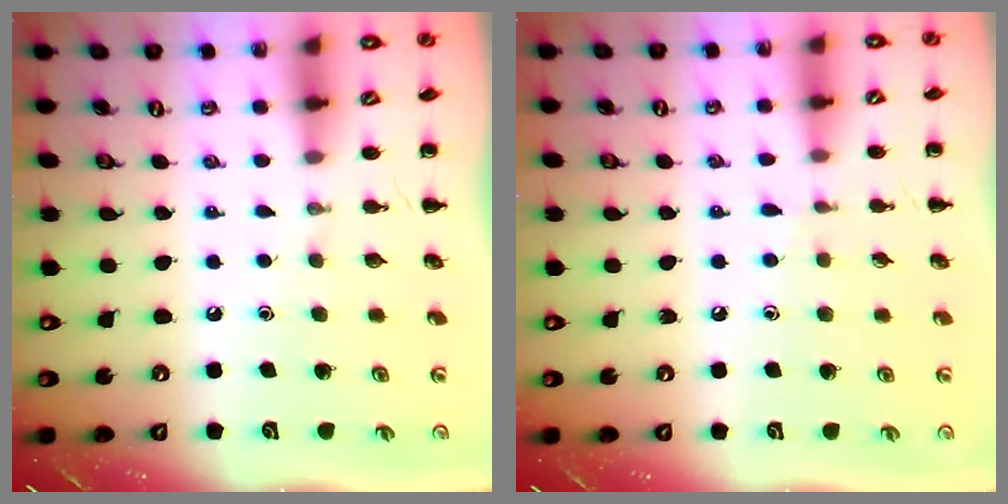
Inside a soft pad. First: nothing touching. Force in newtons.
{"total": 4.7, "press": 4.3, "slide": 1.8}